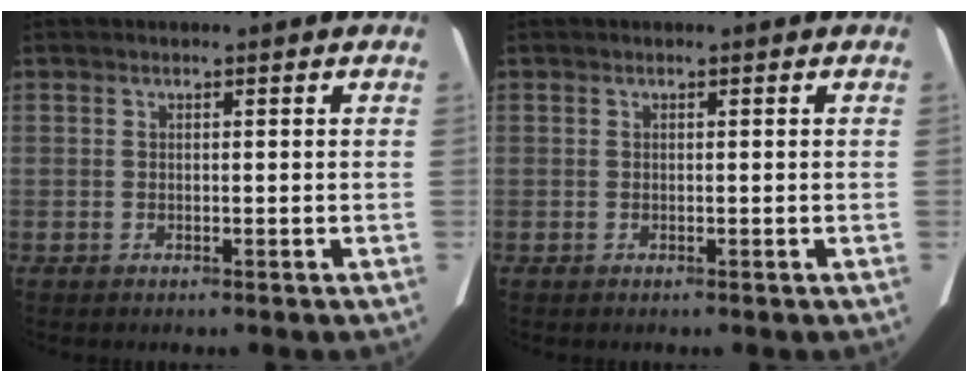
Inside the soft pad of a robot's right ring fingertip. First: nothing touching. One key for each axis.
{"total": 0.0}